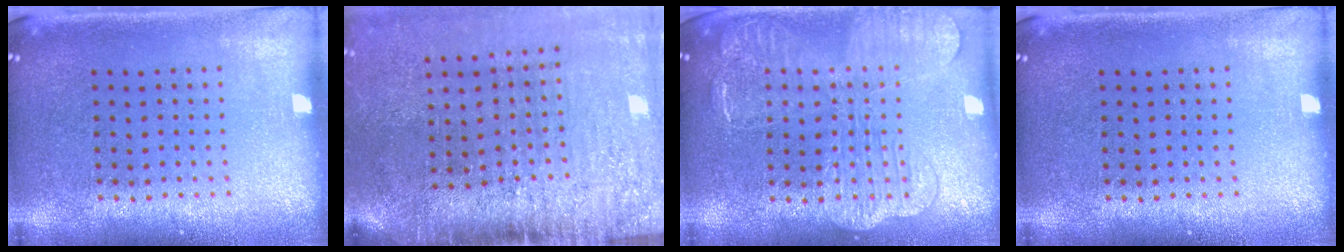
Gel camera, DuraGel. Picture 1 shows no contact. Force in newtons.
{"total": 4.6, "press": 3.8, "slide": 2.7}
{"total": 3.9, "press": 3.9, "slide": 0.6}
{"total": 0.0}